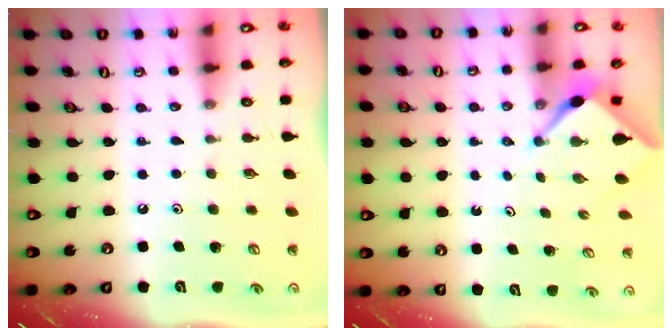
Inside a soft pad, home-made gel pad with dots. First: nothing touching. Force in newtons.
{"total": 2.4, "press": 2.4, "slide": 0.4}